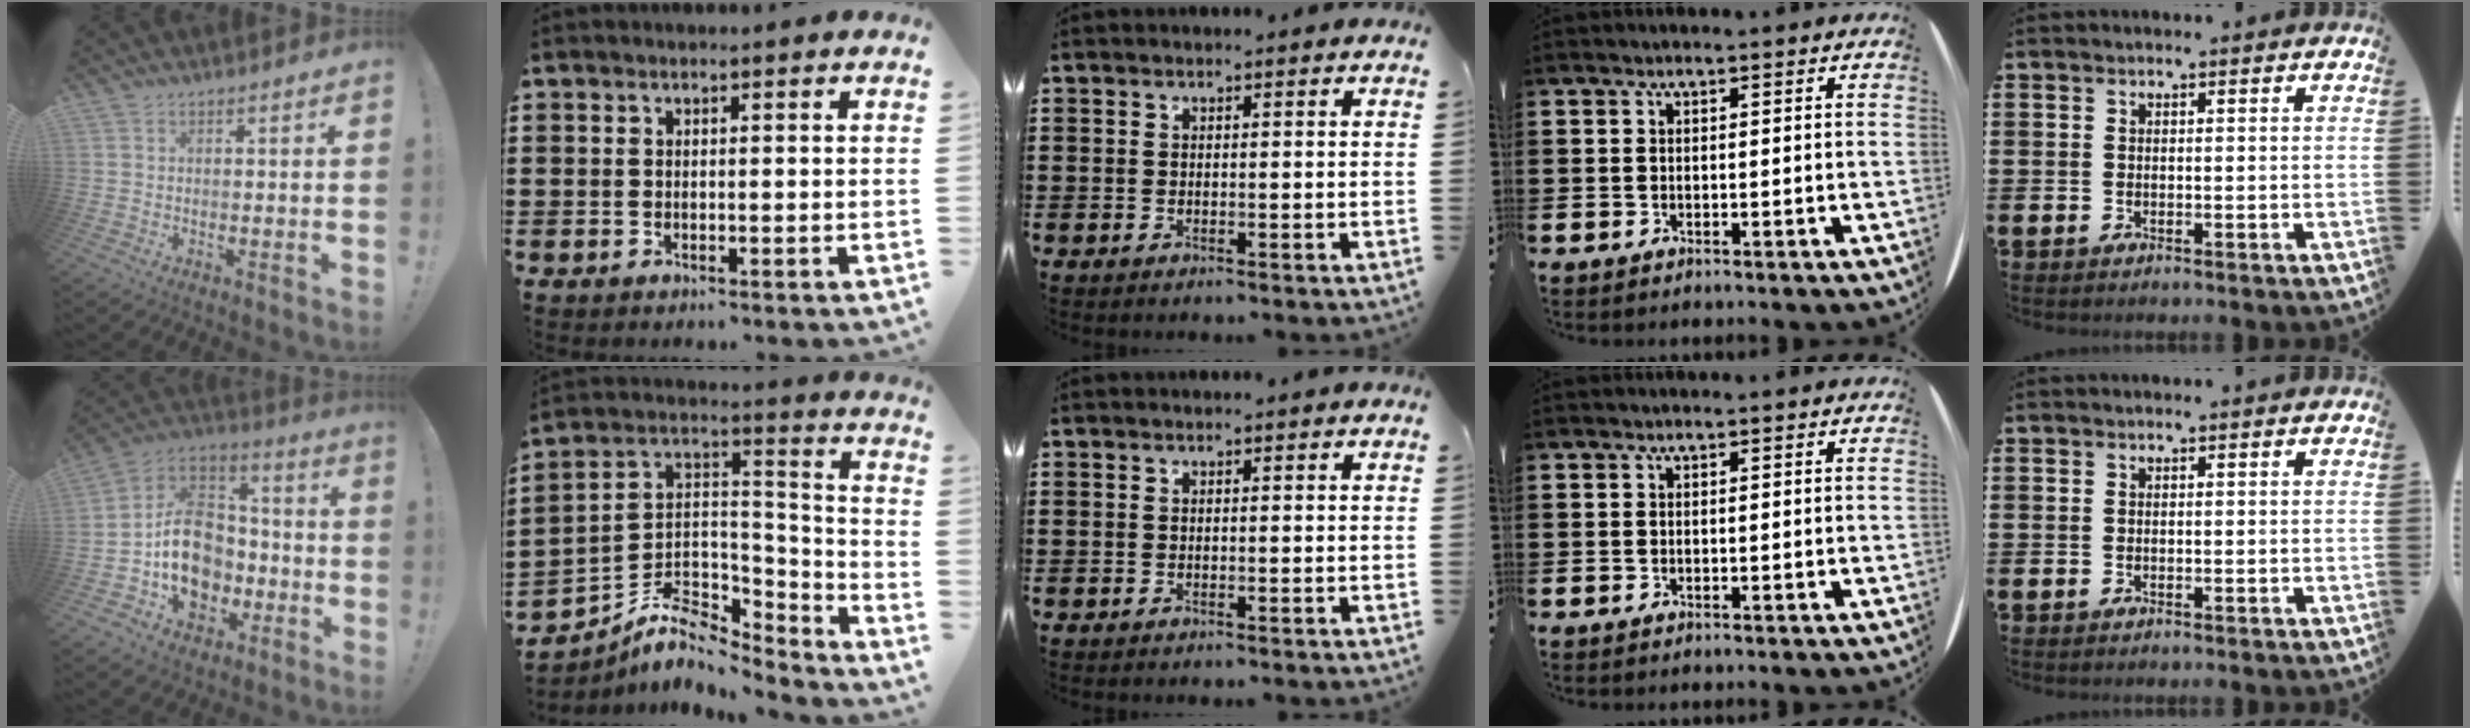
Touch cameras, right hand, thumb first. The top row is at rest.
{"thumb": {"total": 18.4, "force": [-3.9, 14.3, 10.9], "torque": [-0.173, 0.028, -0.055]}, "index": {"total": 8.0, "force": [-5.8, 4.5, 3.1], "torque": [-0.073, 0.005, -0.110]}}